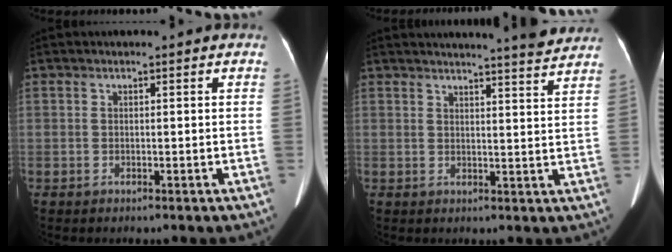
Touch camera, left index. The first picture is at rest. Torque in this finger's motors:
{"motor_torque": [0.10, -0.56, 0.10, 0.07]}